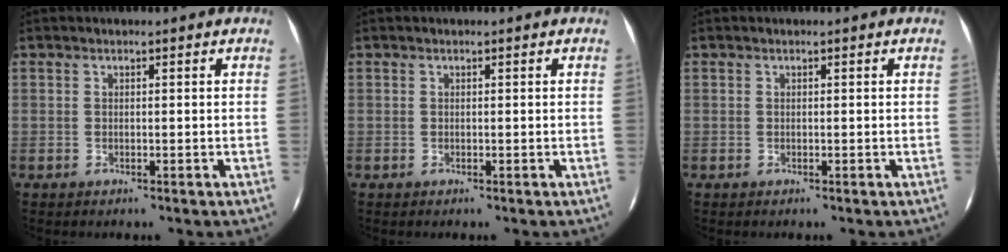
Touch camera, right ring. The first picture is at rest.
{"total": 0.0}
{"total": 0.0}